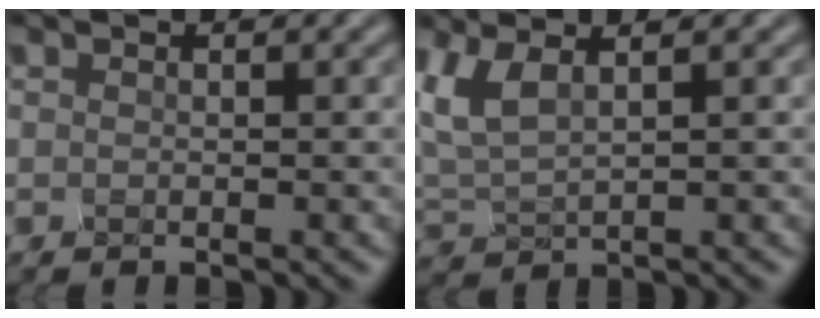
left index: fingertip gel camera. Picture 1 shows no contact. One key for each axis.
{"total": 2.5, "fx": 2.2, "fy": 0.2, "fz": 1.2, "tx": -0.058, "ty": 0.007, "tz": 0.059}